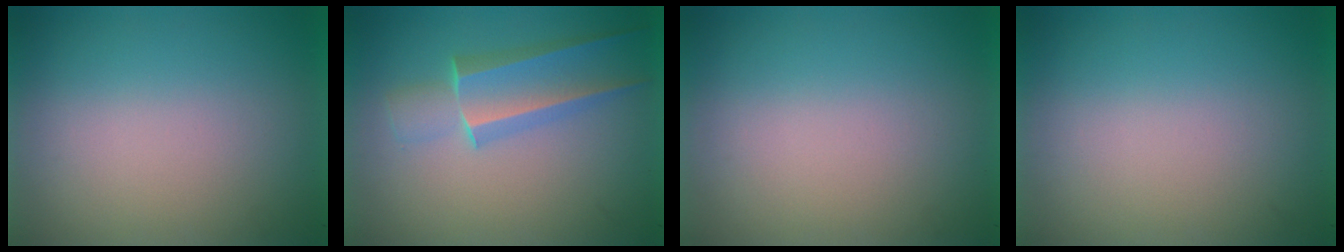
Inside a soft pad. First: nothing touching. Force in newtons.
{"total": 2.6}
{"total": 0.0}
{"total": 0.0}